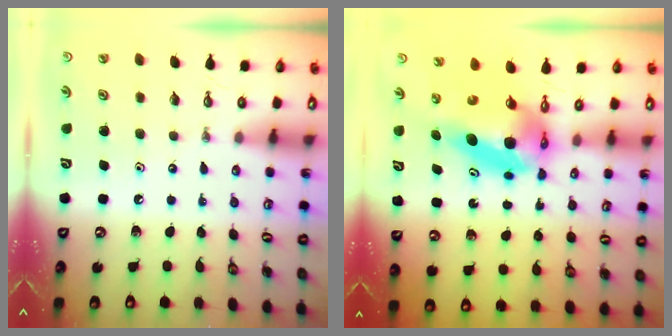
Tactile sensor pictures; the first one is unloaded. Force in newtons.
{"total": 7.6, "press": 7.6, "slide": 0.6}